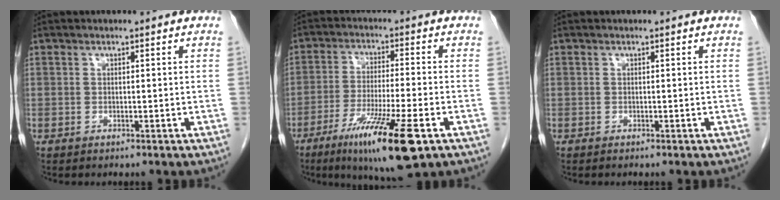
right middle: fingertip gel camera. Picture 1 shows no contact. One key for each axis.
{"total": 13.9, "fx": -7.2, "fy": 0.7, "fz": 11.9, "tx": -0.211, "ty": -0.041, "tz": -0.116}
{"total": 0.0}